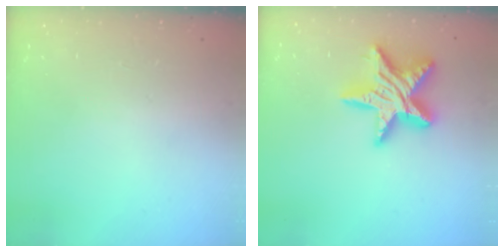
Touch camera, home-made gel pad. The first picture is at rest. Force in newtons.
{"total": 16.9, "press": 16.9, "slide": 1.1}